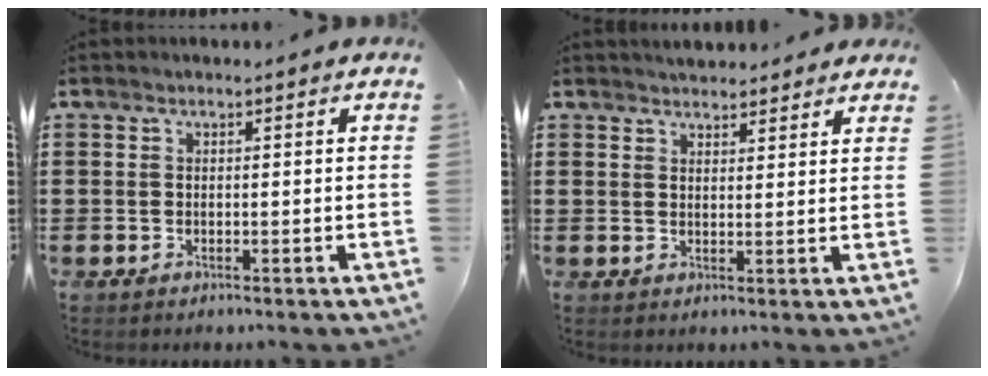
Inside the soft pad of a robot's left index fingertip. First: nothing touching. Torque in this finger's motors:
{"motor_torque": [0.95, -1.18, 0.59, 0.11]}